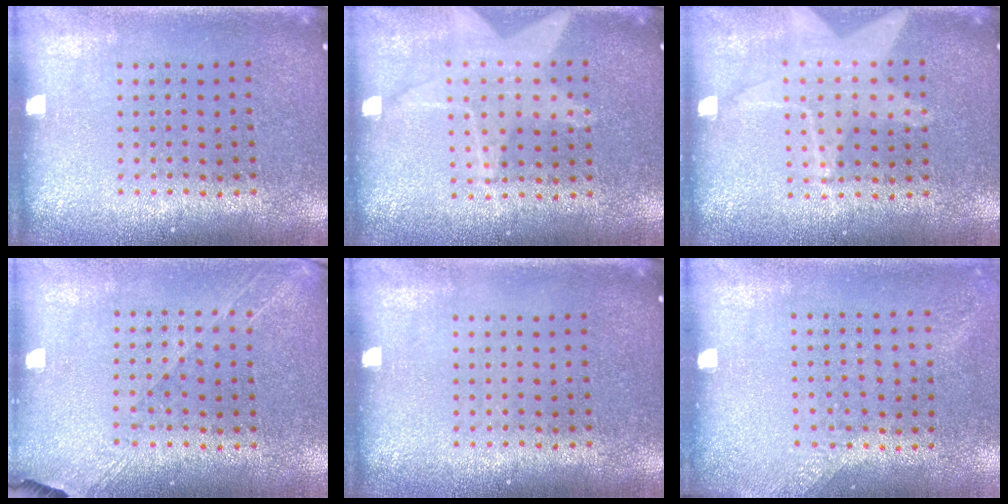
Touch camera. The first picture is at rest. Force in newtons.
{"total": 1.2, "press": 1.2, "slide": 0.3}
{"total": 1.4, "press": 1.4, "slide": 0.4}
{"total": 1.3, "press": 1.2, "slide": 0.6}
{"total": 0.0}
{"total": 1.3, "press": 1.0, "slide": 0.8}